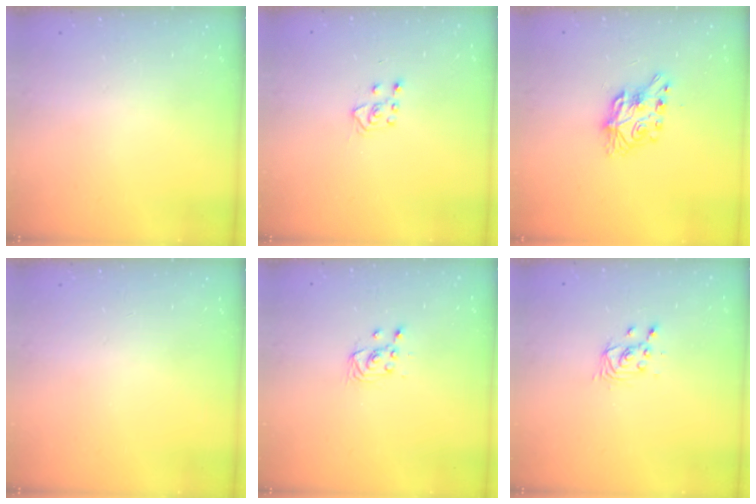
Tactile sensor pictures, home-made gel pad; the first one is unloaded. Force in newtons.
{"total": 5.2, "press": 5.2, "slide": 0.7}
{"total": 7.9, "press": 7.8, "slide": 0.6}
{"total": 0.0}
{"total": 2.9, "press": 2.6, "slide": 1.3}
{"total": 2.7, "press": 2.7, "slide": 0.1}